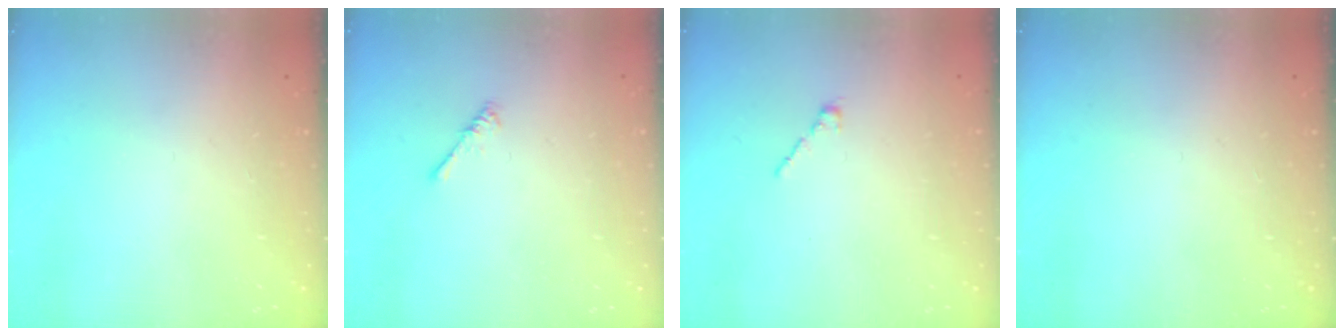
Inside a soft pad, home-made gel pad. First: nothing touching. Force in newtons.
{"total": 0.0}
{"total": 1.7, "press": 1.7, "slide": 0.5}
{"total": 0.0}